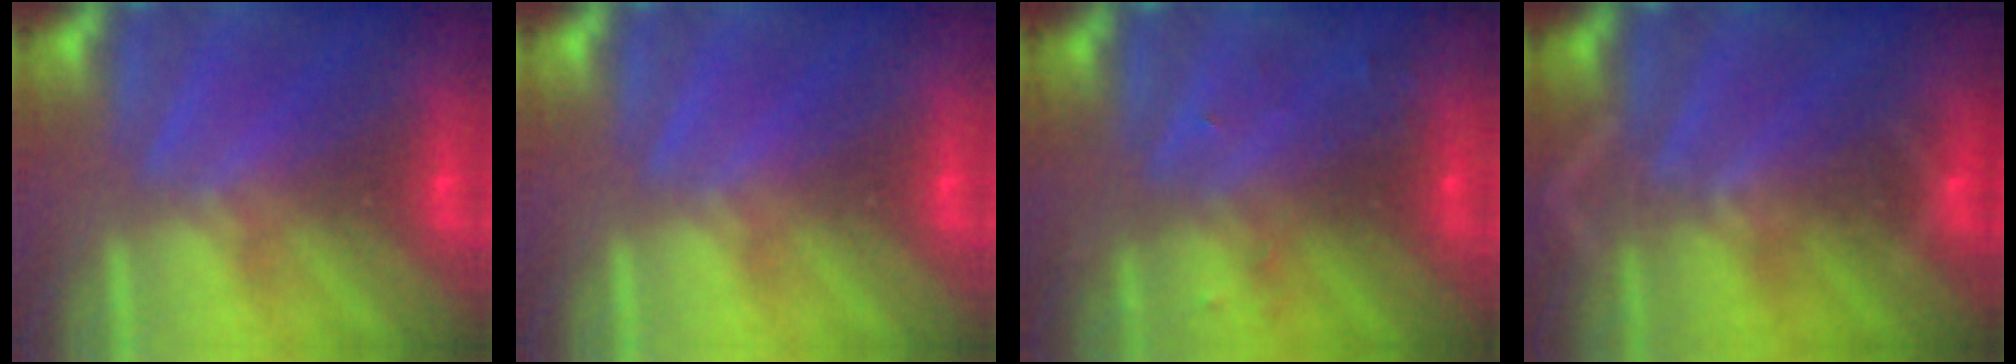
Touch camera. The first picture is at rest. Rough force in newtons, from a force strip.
{"total": 0.0}
{"total": 3.0}
{"total": 3.7}